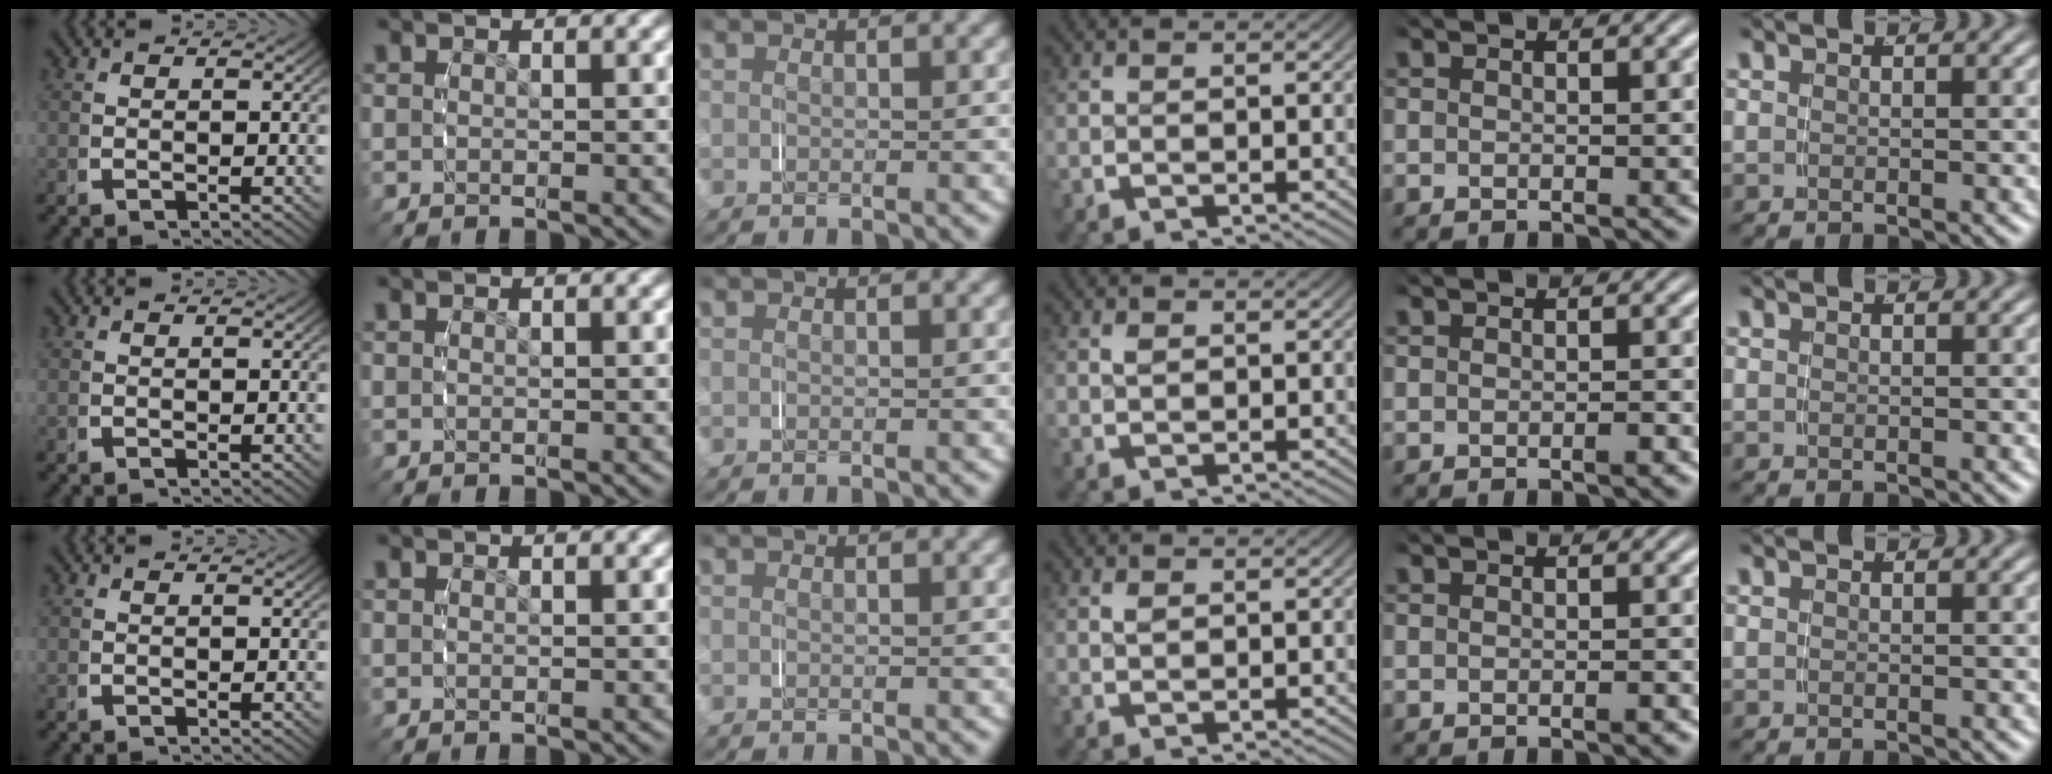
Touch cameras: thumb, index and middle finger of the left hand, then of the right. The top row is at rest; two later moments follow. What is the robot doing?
{"motion": "grasp_and_lifting", "object": "lipstick"}